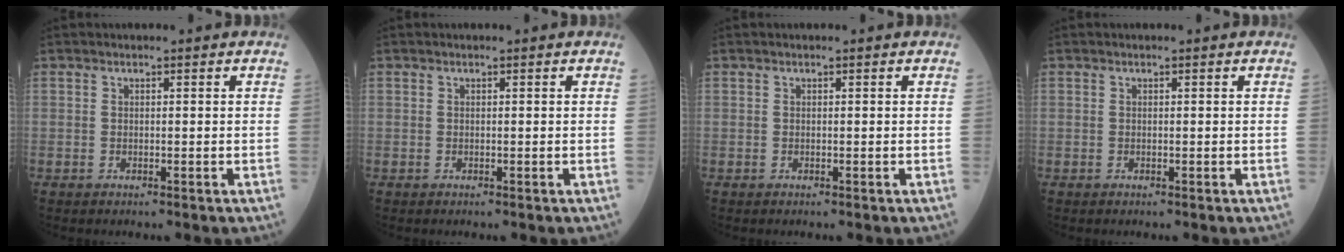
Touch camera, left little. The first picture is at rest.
{"total": 0.0}
{"total": 0.0}
{"total": 0.0}